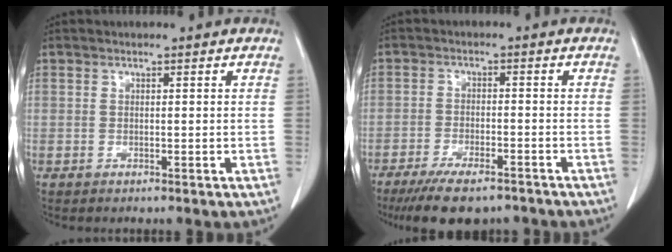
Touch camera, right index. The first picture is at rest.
{"total": 10.1, "force": [-8.0, 2.8, 5.6], "torque": [-0.087, -0.015, -0.121]}